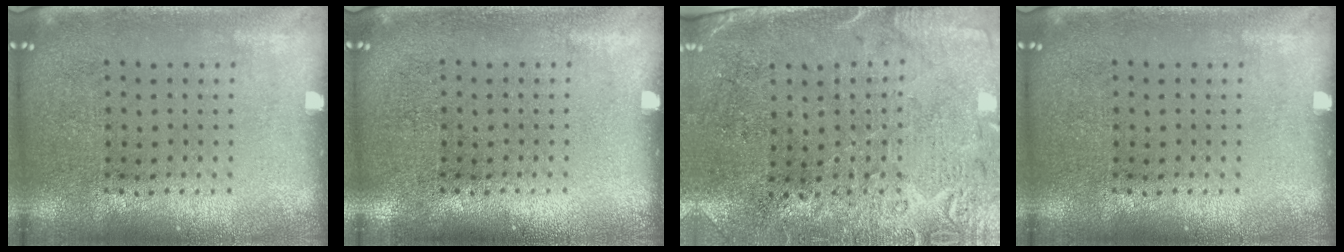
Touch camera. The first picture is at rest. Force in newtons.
{"total": 0.0}
{"total": 2.7, "press": 2.4, "slide": 1.4}
{"total": 0.0}